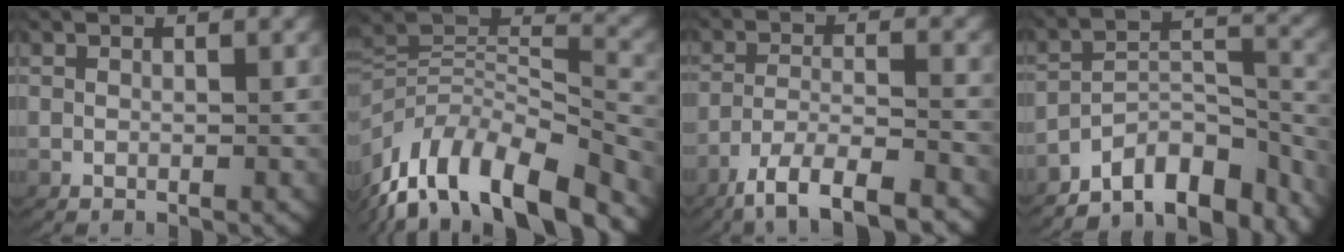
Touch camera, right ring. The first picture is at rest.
{"total": 13.7, "force": [-7.6, 8.4, 7.7], "torque": [-0.156, -0.044, -0.106]}
{"total": 7.9, "force": [-6.0, 2.6, 4.5], "torque": [-0.078, -0.021, -0.088]}
{"total": 10.7, "force": [-7.8, 5.1, 5.3], "torque": [-0.075, -0.034, -0.113]}